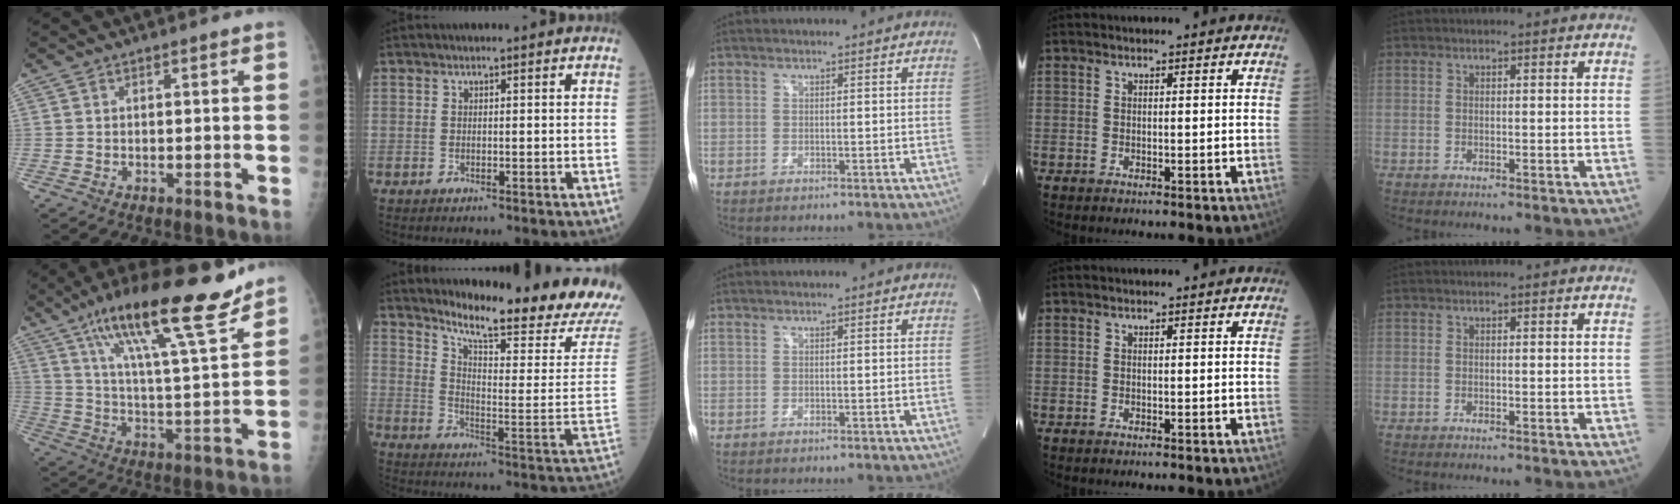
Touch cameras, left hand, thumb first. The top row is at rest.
{"thumb": {"total": 21.7, "force": [15.4, 3.4, 14.9], "torque": [-0.224, -0.065, 0.254]}, "index": {"total": 19.5, "force": [17.9, -0.9, 7.8], "torque": [-0.135, -0.107, 0.236]}}